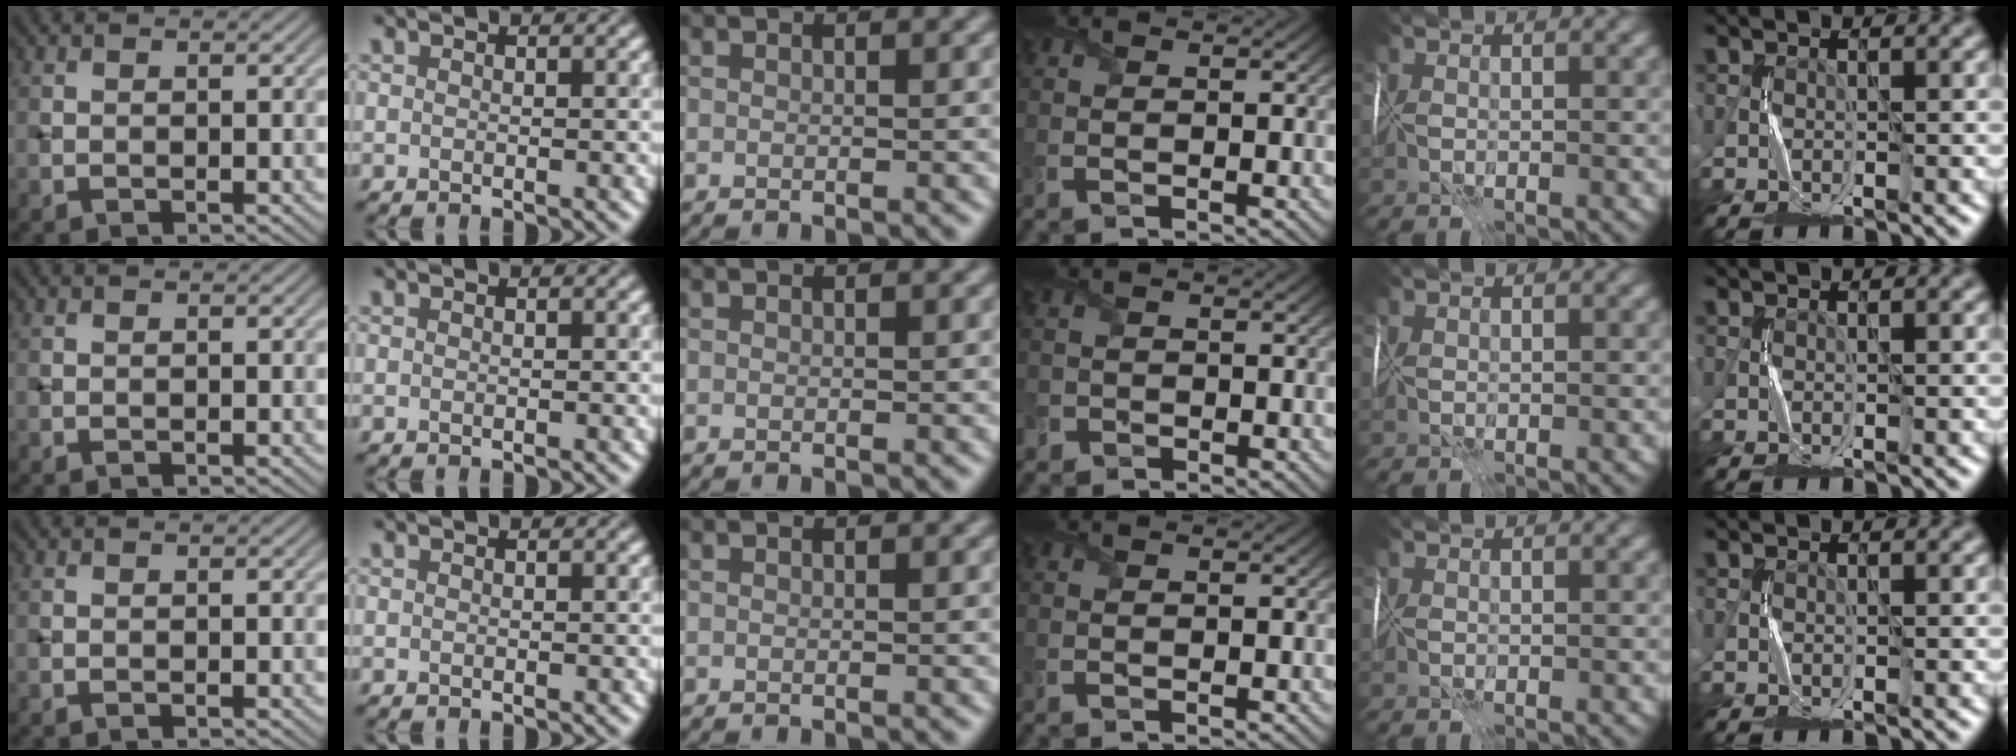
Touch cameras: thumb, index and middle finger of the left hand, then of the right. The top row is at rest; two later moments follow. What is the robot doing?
{"motion": "fold", "object": "wrapping paper"}